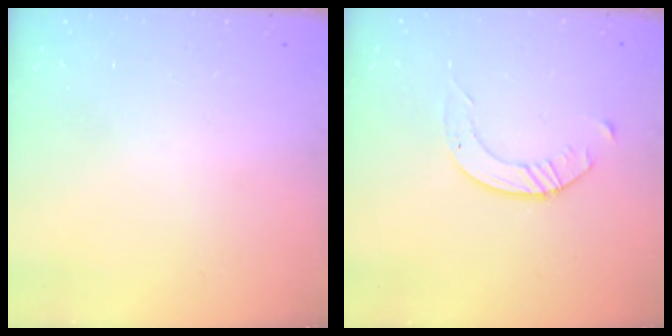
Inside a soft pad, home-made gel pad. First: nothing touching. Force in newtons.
{"total": 2.6, "press": 2.6, "slide": 0.3}